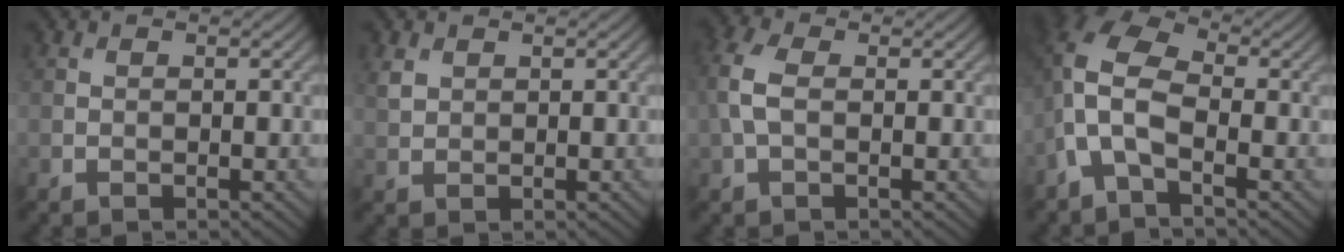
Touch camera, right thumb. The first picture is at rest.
{"total": 1.7, "force": [1.0, 1.2, 0.8], "torque": [-0.023, 0.000, 0.024]}
{"total": 4.4, "force": [0.2, 2.5, 3.6], "torque": [-0.106, 0.010, -0.003]}
{"total": 8.5, "force": [-1.9, 4.4, 7.0], "torque": [-0.167, 0.011, -0.061]}